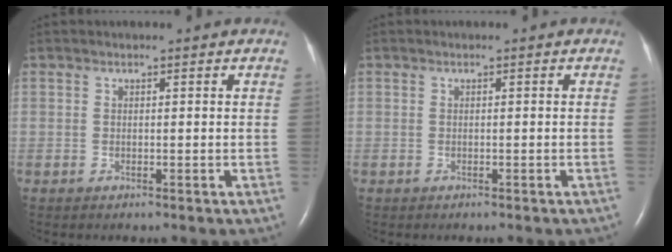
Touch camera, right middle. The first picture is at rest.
{"total": 1.4, "force": [-1.2, 0.2, 0.7], "torque": [-0.013, -0.004, -0.011]}